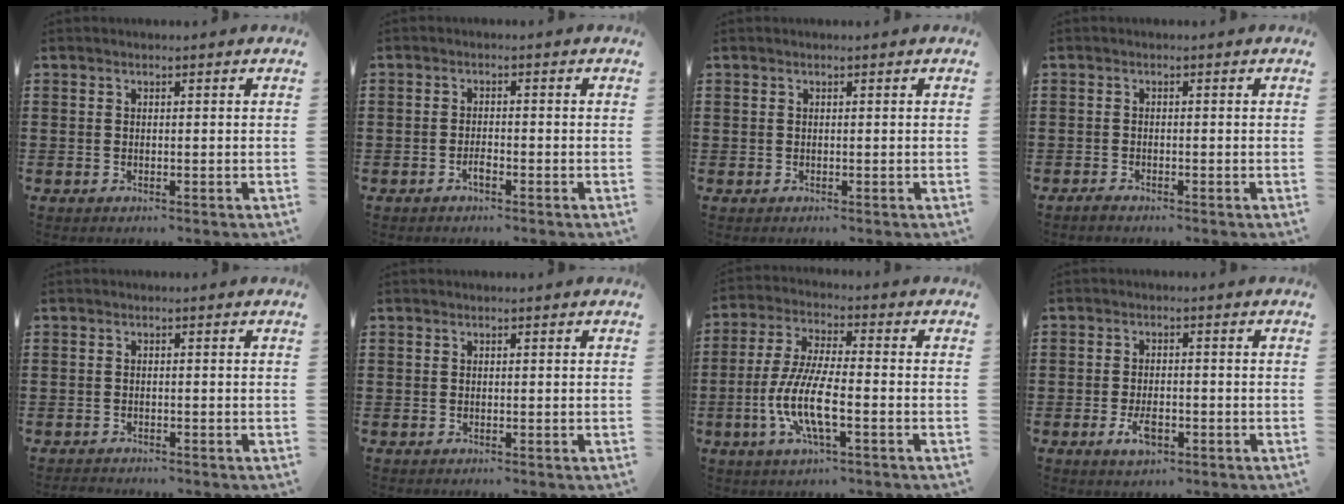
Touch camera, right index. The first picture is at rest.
{"total": 1.7, "force": [-1.1, 0.6, 1.2], "torque": [-0.025, -0.001, -0.020]}
{"total": 0.0}
{"total": 0.8, "force": [-0.8, 0.0, 0.1], "torque": [-0.005, -0.002, -0.016]}
{"total": 1.0, "force": [-1.0, 0.0, -0.1], "torque": [-0.001, 0.001, -0.021]}
{"total": 0.0}
{"total": 9.3, "force": [-3.2, 2.2, 8.4], "torque": [-0.186, -0.013, -0.066]}
{"total": 3.9, "force": [-1.5, 1.8, 3.0], "torque": [-0.066, -0.002, -0.031]}